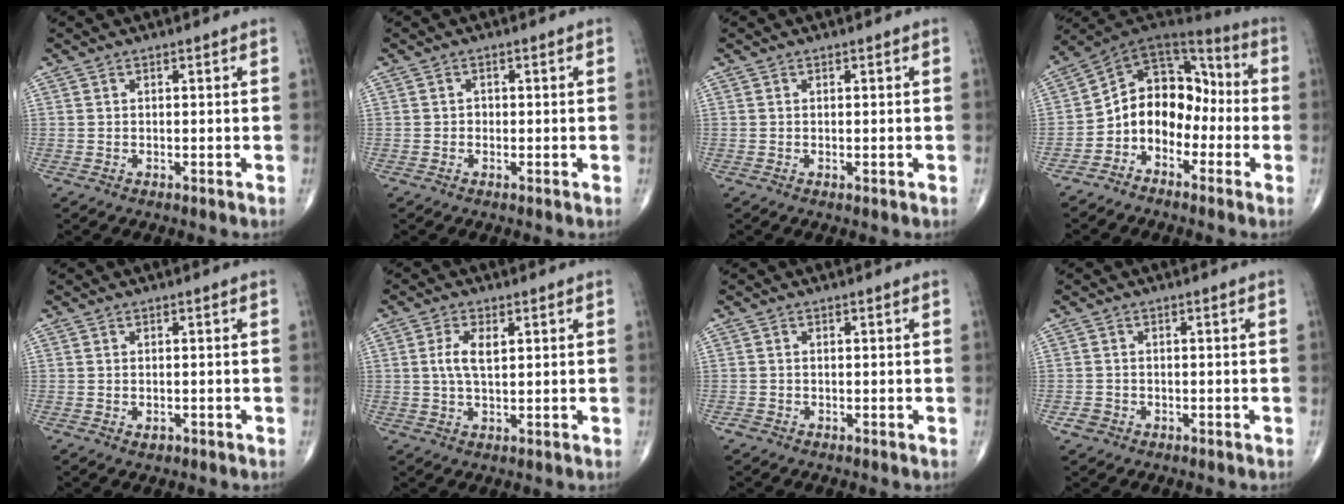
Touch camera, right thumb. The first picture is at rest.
{"total": 0.9, "force": [-0.2, 0.8, 0.3], "torque": [0.001, 0.003, -0.006]}
{"total": 0.5, "force": [-0.1, 0.2, 0.5], "torque": [-0.011, -0.003, -0.001]}
{"total": 12.5, "force": [-3.8, 9.6, 7.1], "torque": [-0.073, 0.085, -0.082]}
{"total": 1.3, "force": [-0.5, 0.9, 0.8], "torque": [-0.012, 0.001, -0.003]}
{"total": 4.7, "force": [1.1, 2.2, 4.0], "torque": [-0.086, 0.001, 0.022]}
{"total": 0.9, "force": [-0.5, 0.7, 0.2], "torque": [-0.004, 0.001, -0.013]}
{"total": 1.9, "force": [-0.9, 1.6, 0.5], "torque": [-0.008, 0.008, -0.015]}